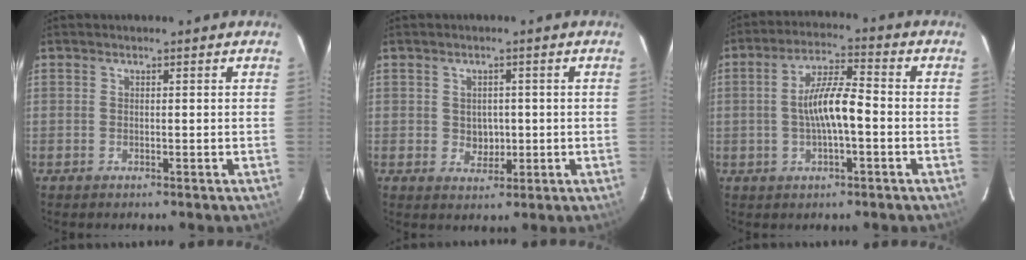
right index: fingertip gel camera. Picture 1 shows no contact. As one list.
[{"total": 3.5, "force": [0.0, 3.1, 1.6], "torque": [-0.025, 0.001, 0.007]}, {"total": 8.3, "force": [-1.3, 2.0, 8.0], "torque": [-0.152, 0.011, -0.021]}]